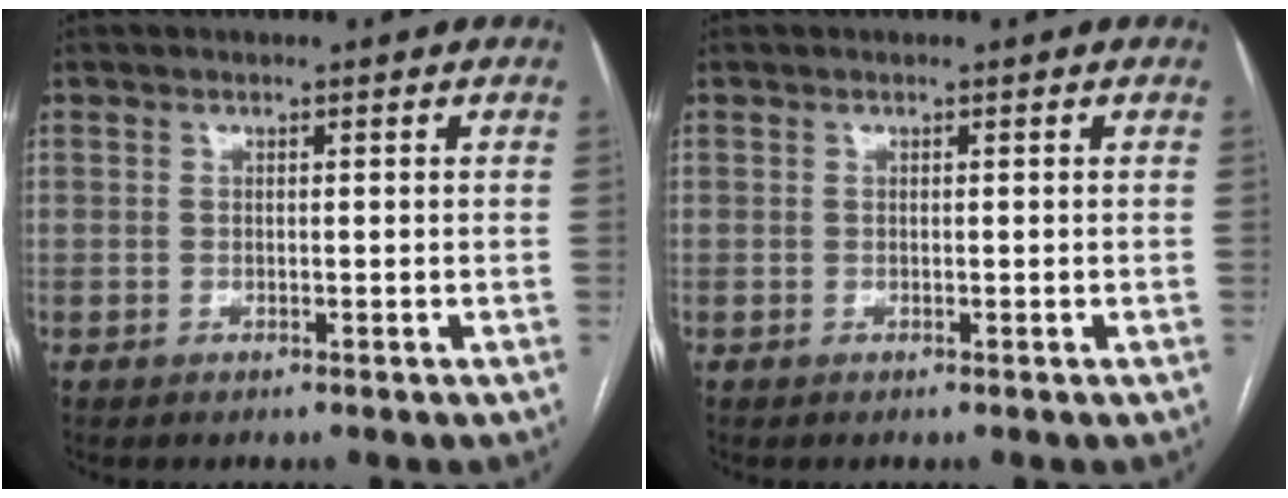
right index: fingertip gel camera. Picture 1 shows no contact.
{"total": 0.0}